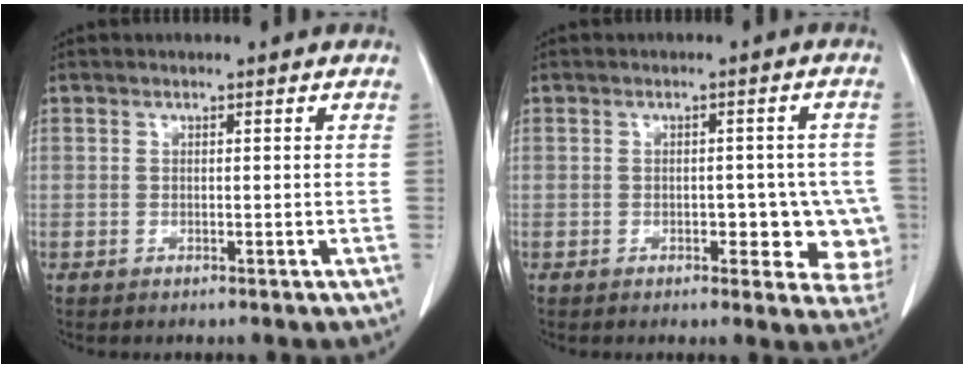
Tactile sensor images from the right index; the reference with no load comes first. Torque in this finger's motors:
{"motor_torque": [0.11, 0.18, 0.04, 0.00]}